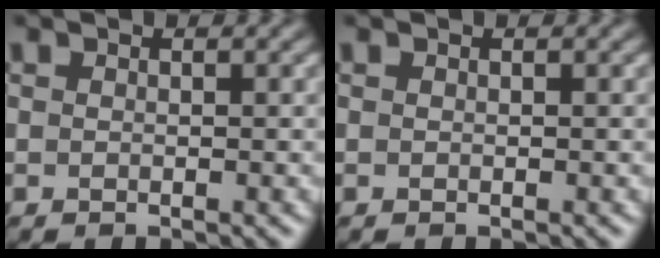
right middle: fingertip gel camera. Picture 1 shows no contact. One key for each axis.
{"total": 0.0}